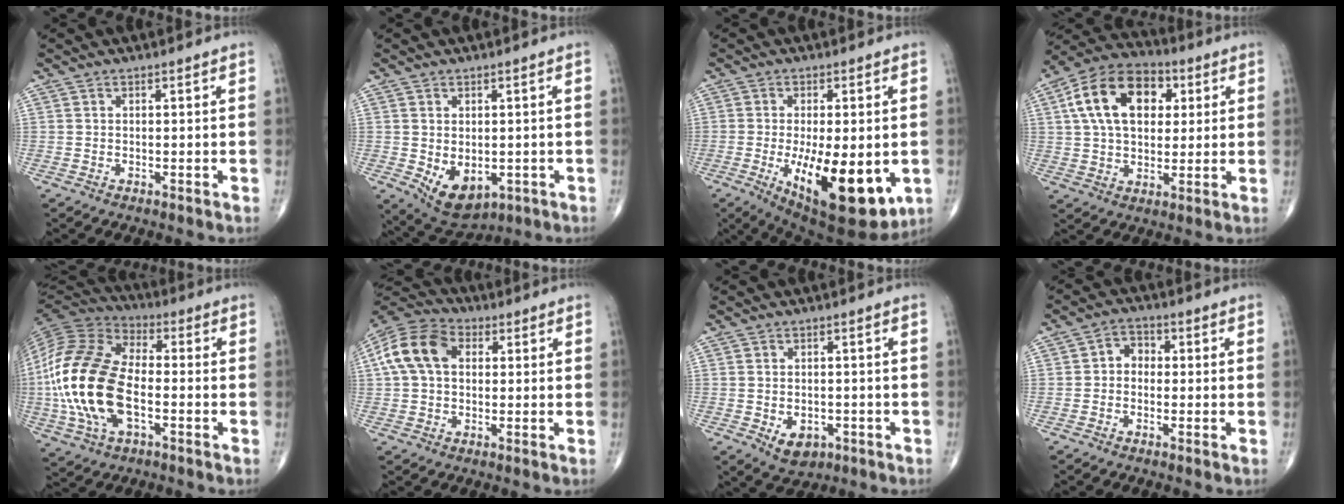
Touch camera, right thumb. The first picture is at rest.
{"total": 8.8, "force": [-1.9, 5.7, 6.4], "torque": [-0.083, -0.011, -0.010]}
{"total": 18.2, "force": [-4.5, 7.3, 16.1], "torque": [-0.224, -0.023, -0.047]}
{"total": 16.9, "force": [4.5, 10.9, 12.1], "torque": [-0.187, 0.010, 0.070]}
{"total": 22.4, "force": [-3.3, 12.2, 18.5], "torque": [-0.398, 0.012, -0.064]}
{"total": 12.0, "force": [2.2, 8.4, 8.3], "torque": [-0.157, 0.030, 0.030]}
{"total": 5.4, "force": [-1.8, 3.8, 3.4], "torque": [-0.041, 0.006, -0.014]}
{"total": 3.9, "force": [-0.2, 3.2, 2.2], "torque": [-0.012, 0.017, -0.018]}